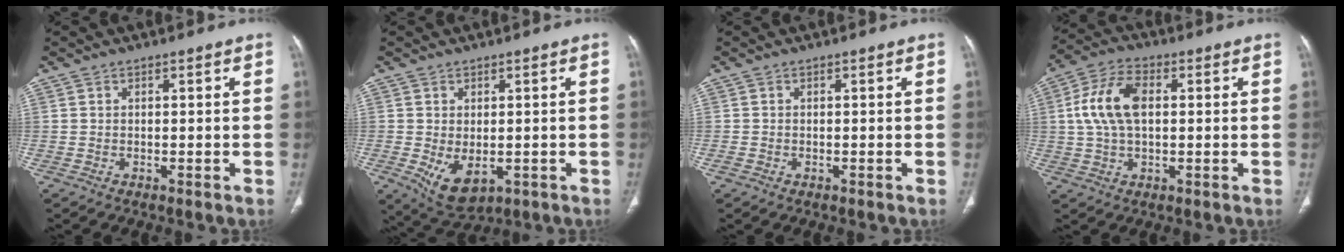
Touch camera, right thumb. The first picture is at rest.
{"total": 6.9, "force": [-1.5, 4.2, 5.3], "torque": [-0.085, -0.010, -0.006]}
{"total": 0.6, "force": [-0.3, 0.5, 0.3], "torque": [-0.010, 0.000, -0.005]}
{"total": 10.7, "force": [1.4, 6.0, 8.7], "torque": [-0.179, 0.019, 0.025]}